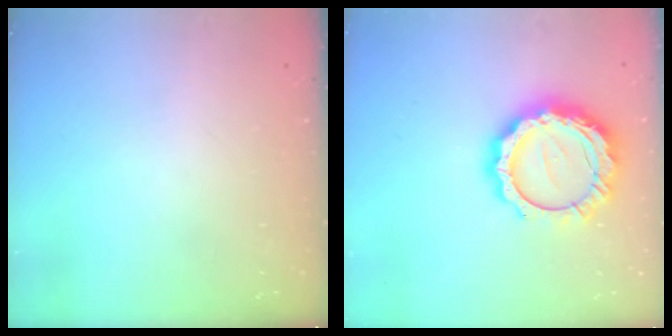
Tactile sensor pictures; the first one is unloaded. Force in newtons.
{"total": 16.8, "press": 16.8, "slide": 1.2}